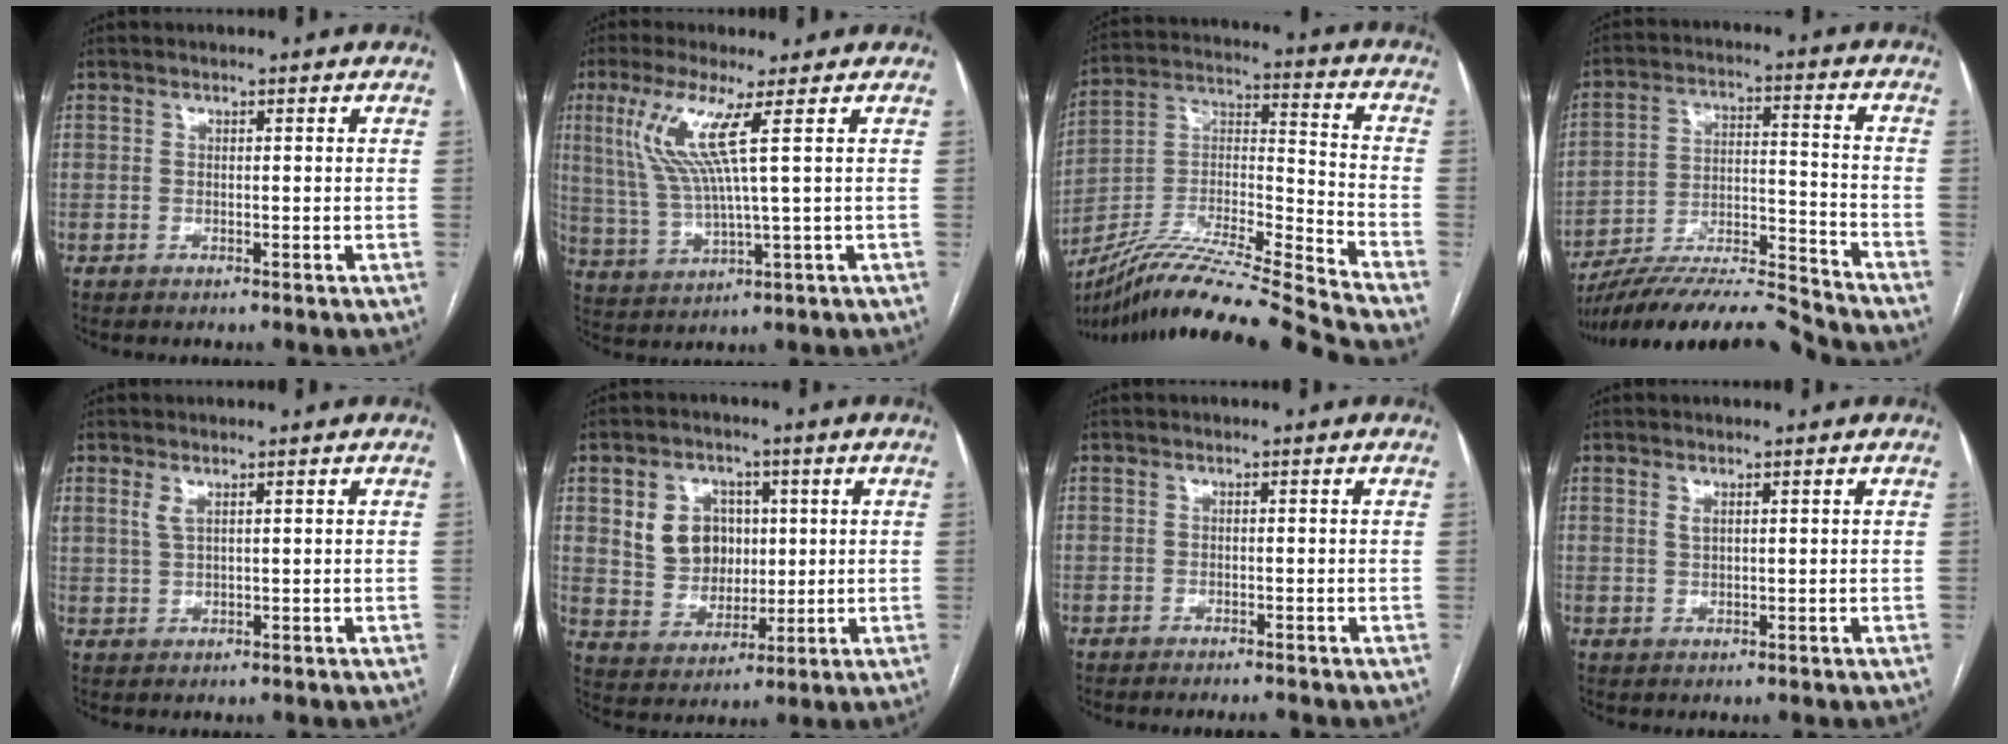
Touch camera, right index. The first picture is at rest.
{"total": 8.9, "force": [3.3, -0.6, 8.3], "torque": [-0.186, 0.000, 0.070]}
{"total": 21.5, "force": [-18.9, -2.3, 10.0], "torque": [-0.196, -0.004, -0.334]}
{"total": 15.4, "force": [-14.7, -0.3, 4.8], "torque": [-0.082, 0.023, -0.256]}
{"total": 1.9, "force": [1.1, 0.6, 1.4], "torque": [-0.036, 0.002, 0.029]}
{"total": 8.7, "force": [2.4, 7.1, 4.4], "torque": [-0.089, 0.021, 0.056]}
{"total": 1.1, "force": [-1.1, 0.0, 0.4], "torque": [-0.006, -0.003, -0.014]}
{"total": 1.0, "force": [0.6, 0.3, 0.7], "torque": [-0.015, -0.001, 0.012]}